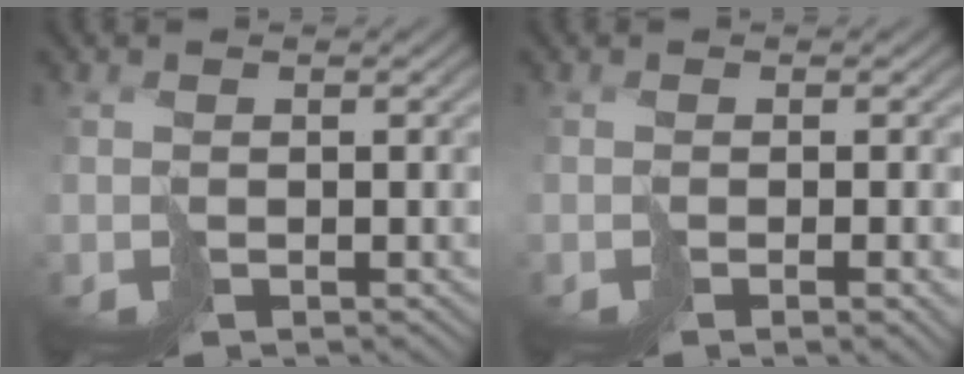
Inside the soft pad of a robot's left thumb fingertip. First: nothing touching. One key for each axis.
{"total": 3.1, "fx": -0.9, "fy": 0.7, "fz": 2.8, "tx": -0.040, "ty": -0.005, "tz": -0.013}